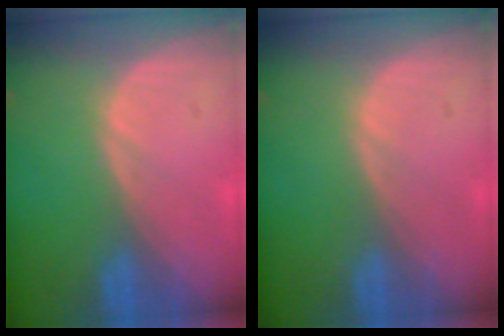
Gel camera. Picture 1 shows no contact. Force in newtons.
{"total": 0.0}